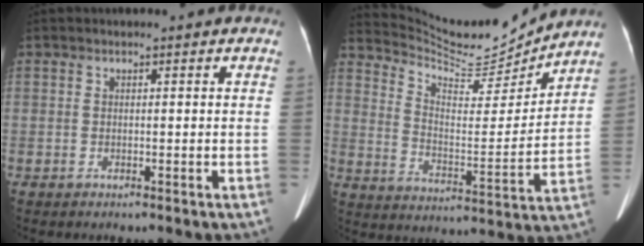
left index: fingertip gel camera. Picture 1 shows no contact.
{"total": 16.6, "force": [16.0, 1.4, 4.0], "torque": [-0.087, -0.027, 0.253]}